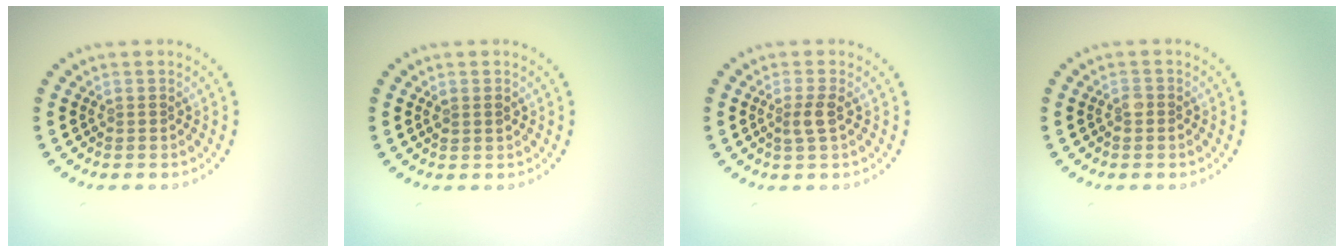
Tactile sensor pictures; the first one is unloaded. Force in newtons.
{"total": 0.9, "press": 0.8, "slide": 0.3}
{"total": 1.6, "press": 1.3, "slide": 0.8}
{"total": 0.8, "press": 0.7, "slide": 0.3}